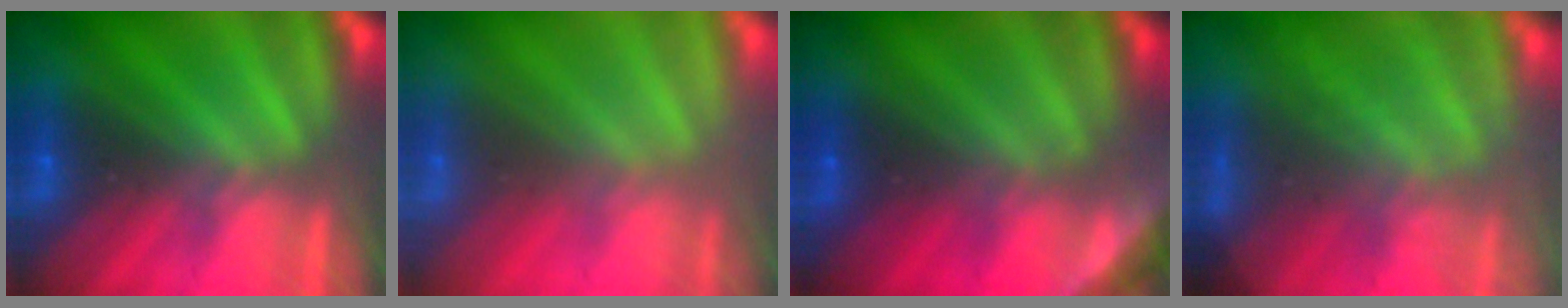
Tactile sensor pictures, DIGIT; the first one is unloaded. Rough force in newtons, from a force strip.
{"total": 2.8}
{"total": 4.8}
{"total": 7.2}